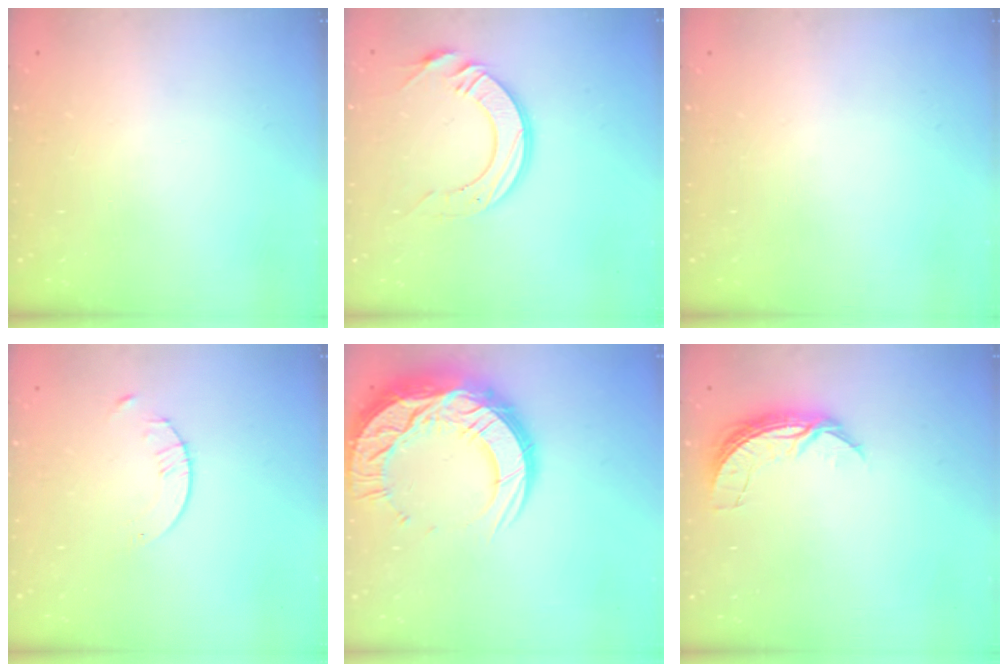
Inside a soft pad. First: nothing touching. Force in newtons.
{"total": 12.8, "press": 12.7, "slide": 1.2}
{"total": 0.0}
{"total": 2.1, "press": 2.1, "slide": 0.3}
{"total": 22.3, "press": 22.2, "slide": 1.9}
{"total": 6.9, "press": 6.8, "slide": 0.5}